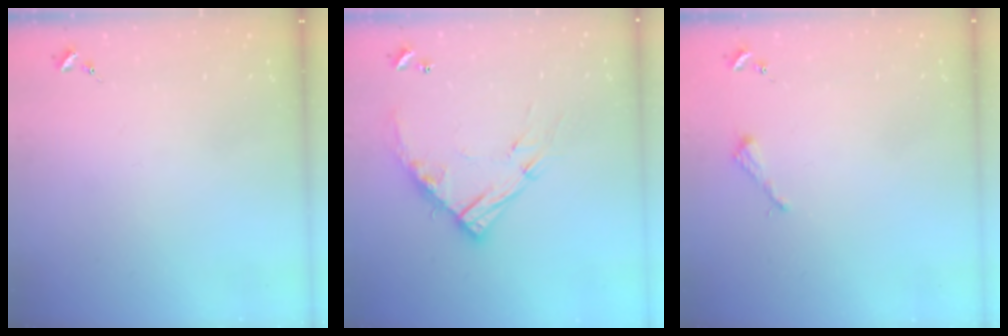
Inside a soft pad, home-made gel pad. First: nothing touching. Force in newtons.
{"total": 13.8, "press": 13.8, "slide": 1.0}
{"total": 2.6, "press": 2.6, "slide": 0.3}